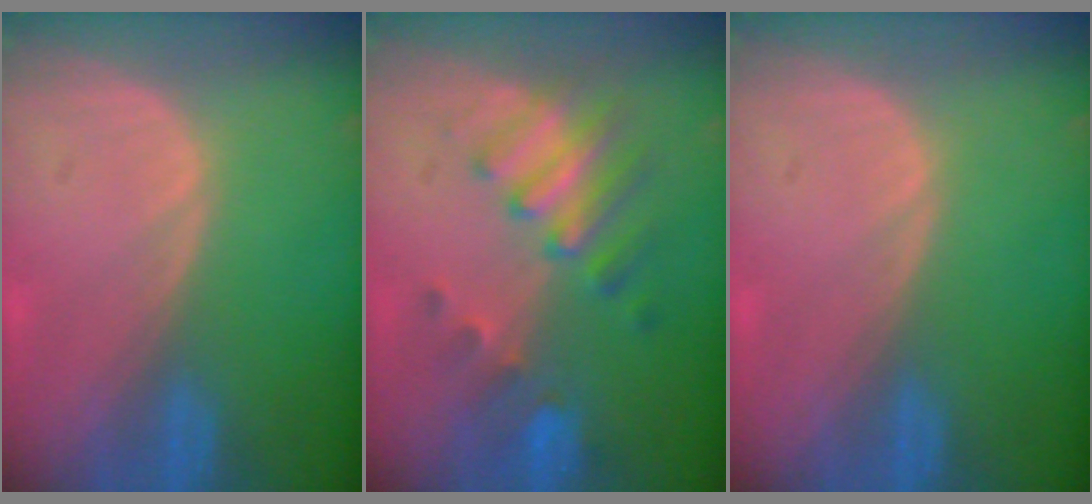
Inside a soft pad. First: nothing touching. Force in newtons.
{"total": 7.7, "press": 6.9, "slide": 3.3}
{"total": 0.0}